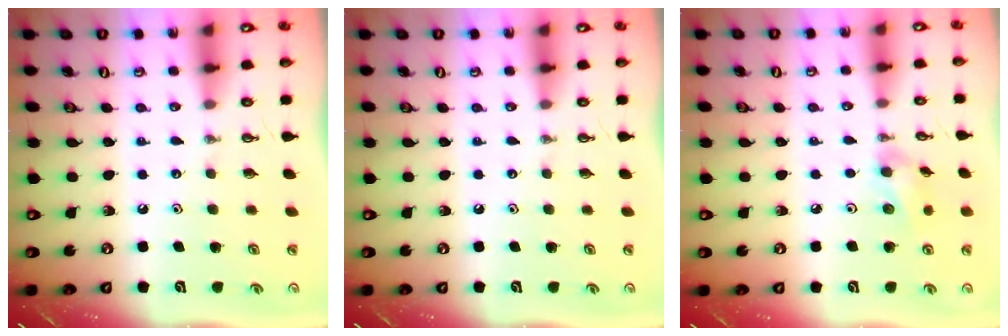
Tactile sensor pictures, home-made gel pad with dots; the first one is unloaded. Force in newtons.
{"total": 0.0}
{"total": 8.2, "press": 7.8, "slide": 2.6}